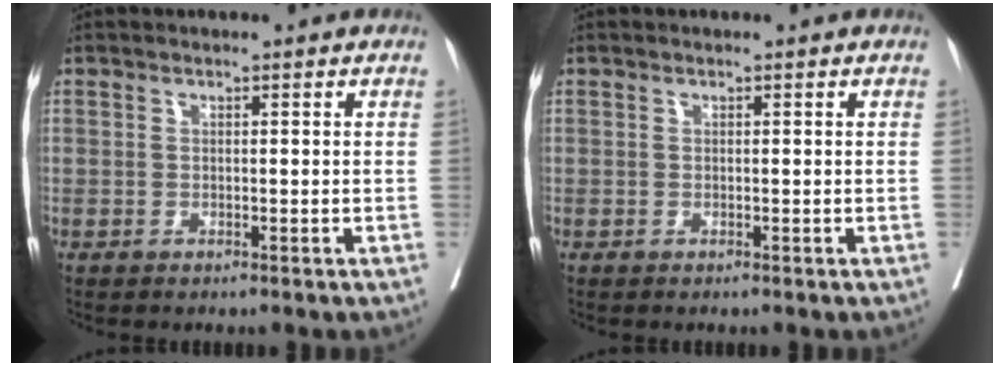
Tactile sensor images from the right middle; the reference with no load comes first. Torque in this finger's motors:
{"motor_torque": [0.00, -0.01, 0.00, 0.00]}